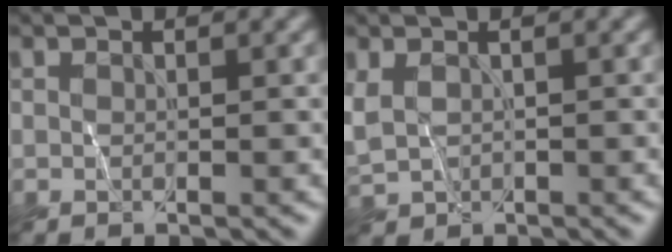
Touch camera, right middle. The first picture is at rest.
{"total": 2.3, "force": [0.3, 1.9, 1.4], "torque": [-0.048, -0.008, 0.014]}